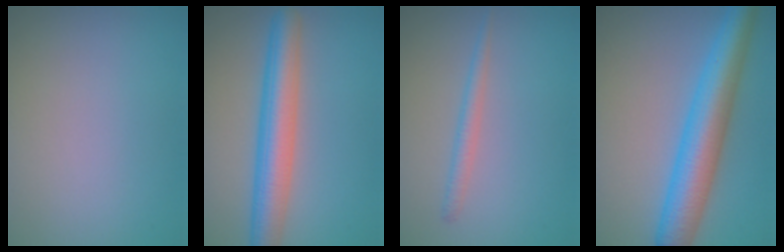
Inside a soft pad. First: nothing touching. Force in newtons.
{"total": 5.9, "press": 5.9, "slide": 0.3}
{"total": 1.5, "press": 1.5, "slide": 0.1}
{"total": 7.7, "press": 7.7, "slide": 0.2}